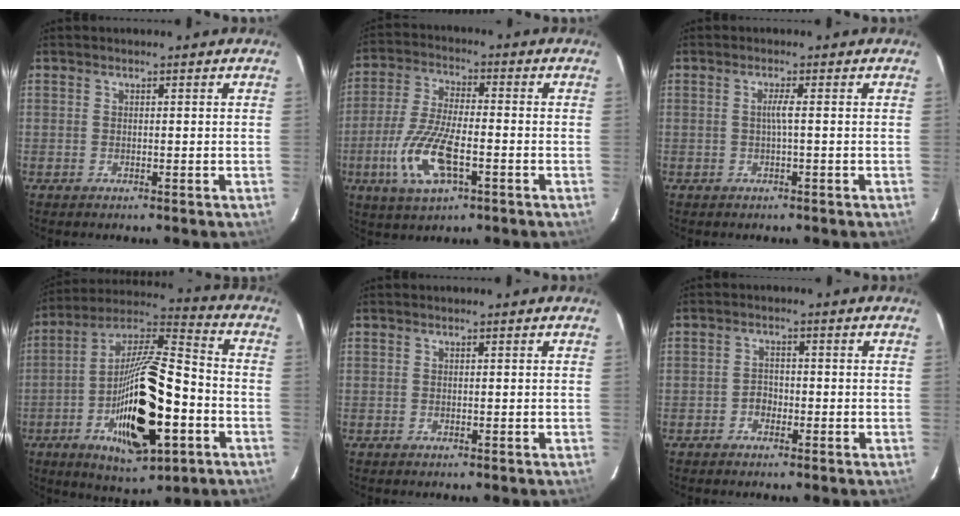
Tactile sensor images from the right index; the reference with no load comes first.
{"total": 12.6, "force": [-4.5, 4.5, 10.9], "torque": [-0.235, -0.009, -0.086]}
{"total": 1.5, "force": [-0.3, -0.5, 1.4], "torque": [-0.027, 0.000, -0.005]}
{"total": 21.8, "force": [-7.2, 7.8, 19.0], "torque": [-0.350, -0.004, -0.121]}
{"total": 0.0}
{"total": 2.0, "force": [-1.3, 1.4, 0.7], "torque": [-0.014, 0.006, -0.022]}